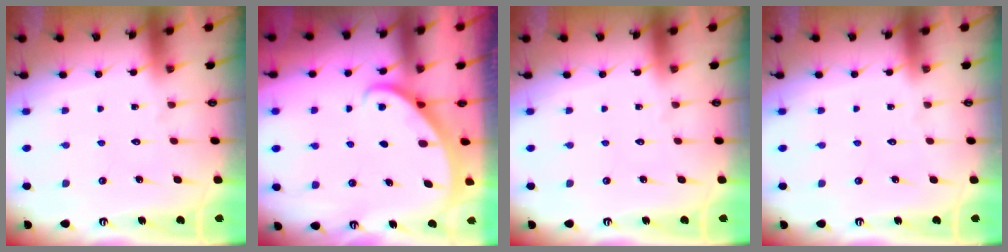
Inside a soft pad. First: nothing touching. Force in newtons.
{"total": 1.8, "press": 1.8, "slide": 0.1}
{"total": 0.0}
{"total": 0.0}